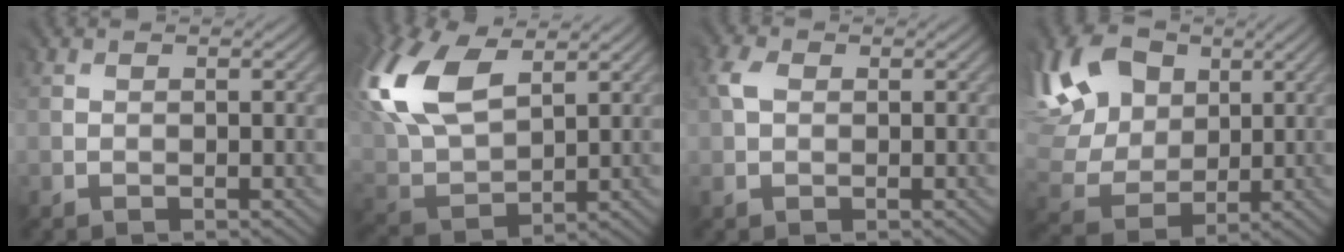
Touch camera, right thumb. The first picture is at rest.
{"total": 14.4, "force": [6.5, 8.4, 9.8], "torque": [-0.266, 0.023, 0.125]}
{"total": 2.7, "force": [0.9, 2.1, 1.4], "torque": [-0.034, 0.003, 0.014]}
{"total": 12.6, "force": [6.1, 8.8, 6.7], "torque": [-0.187, 0.030, 0.101]}